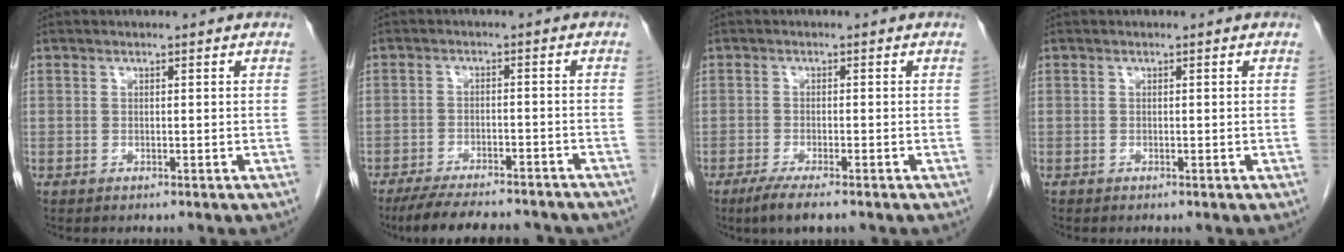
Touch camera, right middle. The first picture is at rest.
{"total": 14.6, "force": [-12.9, 3.0, 6.2], "torque": [-0.105, -0.009, -0.176]}
{"total": 4.2, "force": [-3.0, 0.4, 3.0], "torque": [-0.055, -0.011, -0.052]}
{"total": 0.0}